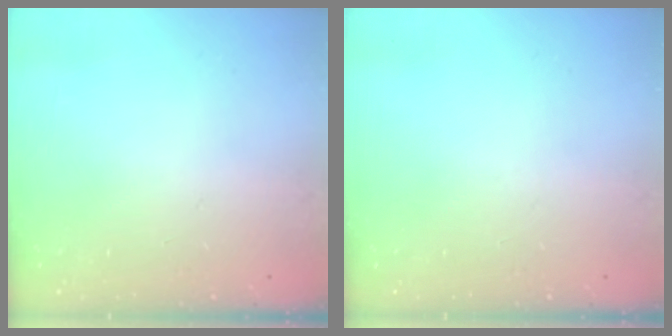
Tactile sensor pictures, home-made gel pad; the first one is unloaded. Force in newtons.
{"total": 0.0}